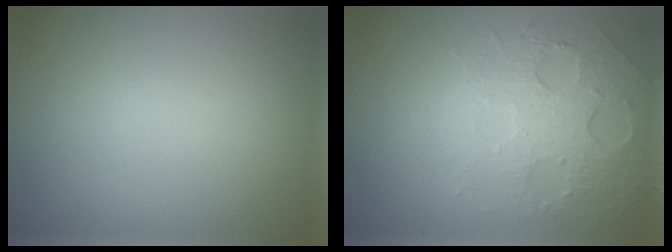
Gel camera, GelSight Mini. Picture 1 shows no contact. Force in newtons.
{"total": 5.2, "press": 3.3, "slide": 3.9}